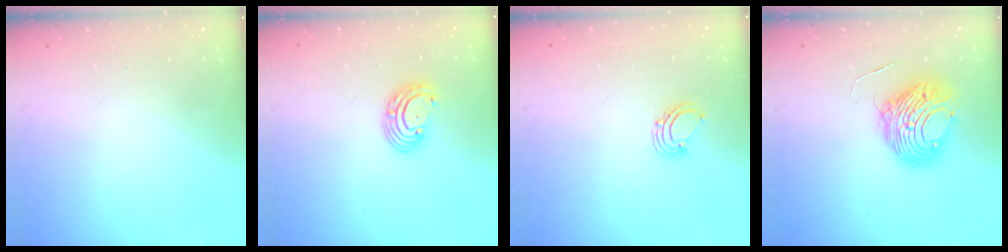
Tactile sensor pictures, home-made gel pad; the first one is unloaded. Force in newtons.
{"total": 5.2, "press": 5.2, "slide": 0.5}
{"total": 2.9, "press": 2.9, "slide": 0.2}
{"total": 10.6, "press": 10.6, "slide": 0.8}